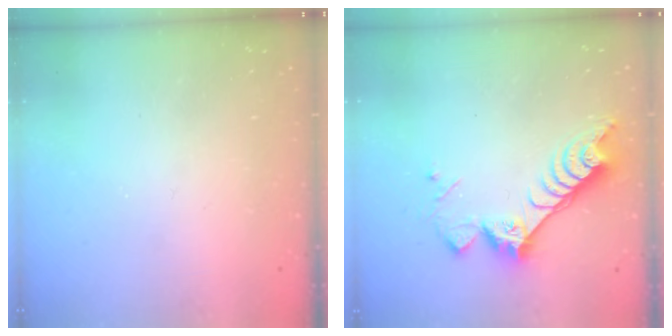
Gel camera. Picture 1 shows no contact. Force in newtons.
{"total": 10.1, "press": 10.0, "slide": 1.0}